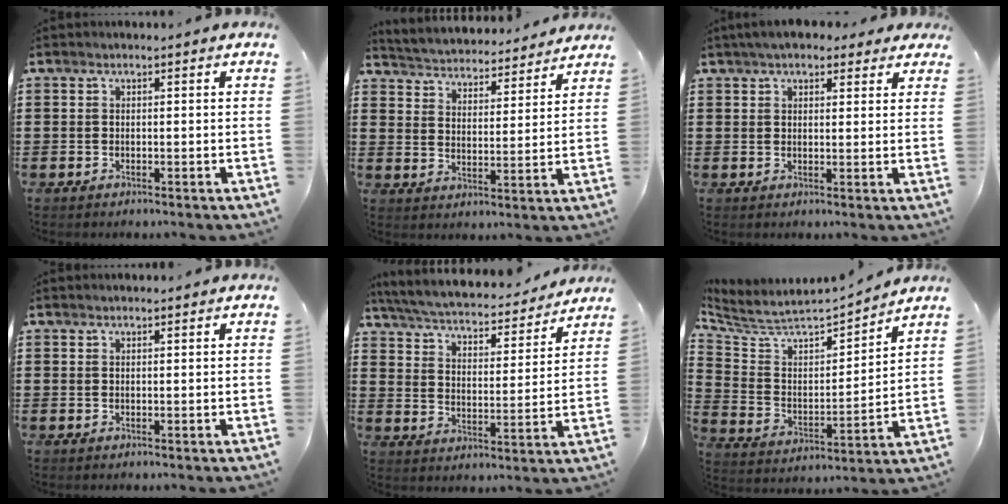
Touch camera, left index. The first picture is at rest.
{"total": 3.7, "force": [3.7, 0.1, -0.3], "torque": [-0.019, -0.034, 0.057]}
{"total": 4.3, "force": [3.5, 1.5, 2.0], "torque": [-0.051, 0.003, 0.065]}
{"total": 0.5, "force": [0.5, 0.0, 0.2], "torque": [-0.005, -0.001, 0.011]}
{"total": 4.9, "force": [4.7, 0.2, 1.6], "torque": [-0.055, -0.035, 0.074]}
{"total": 5.0, "force": [4.6, 1.4, 1.4], "torque": [-0.058, -0.041, 0.070]}